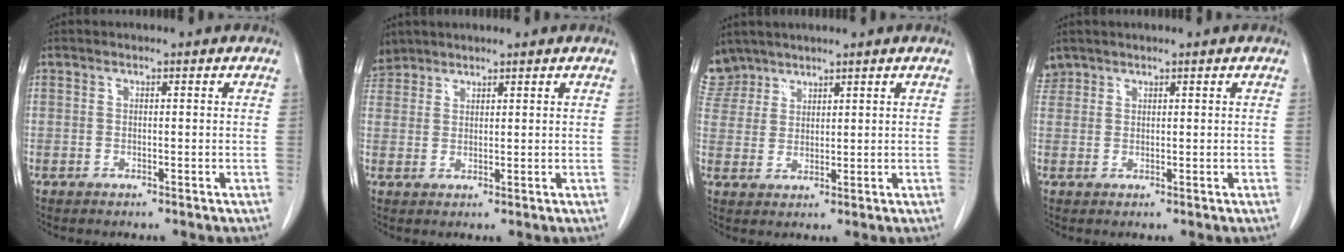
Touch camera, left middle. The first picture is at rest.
{"total": 4.0, "force": [3.6, 1.8, 0.0], "torque": [-0.001, 0.013, 0.073]}
{"total": 6.6, "force": [5.5, 3.6, 0.0], "torque": [-0.004, 0.007, 0.118]}
{"total": 1.9, "force": [1.7, 1.0, -0.2], "torque": [0.004, 0.013, 0.033]}